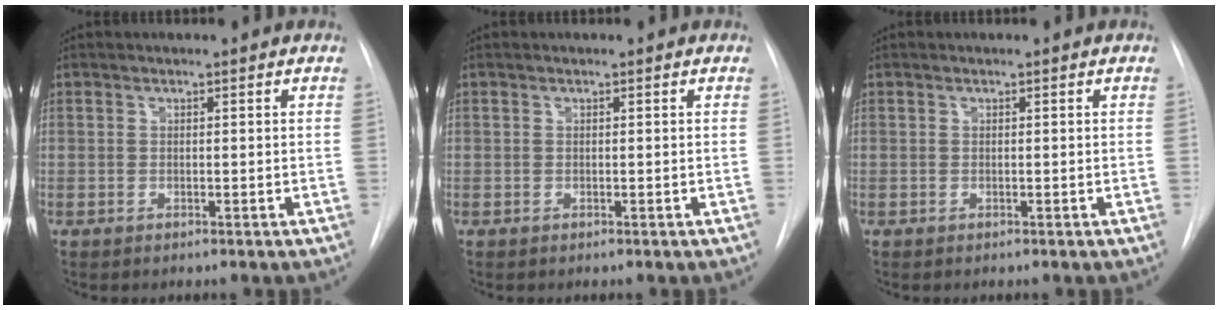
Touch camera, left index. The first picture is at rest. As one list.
[{"total": 0.0}, {"total": 0.0}]